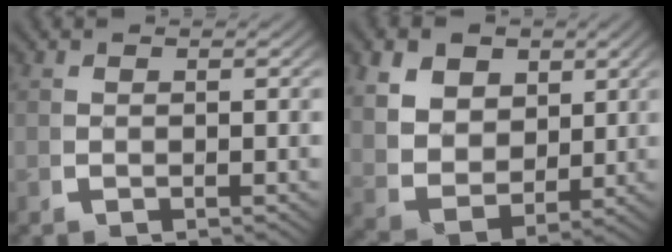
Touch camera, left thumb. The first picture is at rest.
{"total": 9.1, "force": [1.1, 7.2, 5.6], "torque": [-0.134, -0.039, 0.029]}